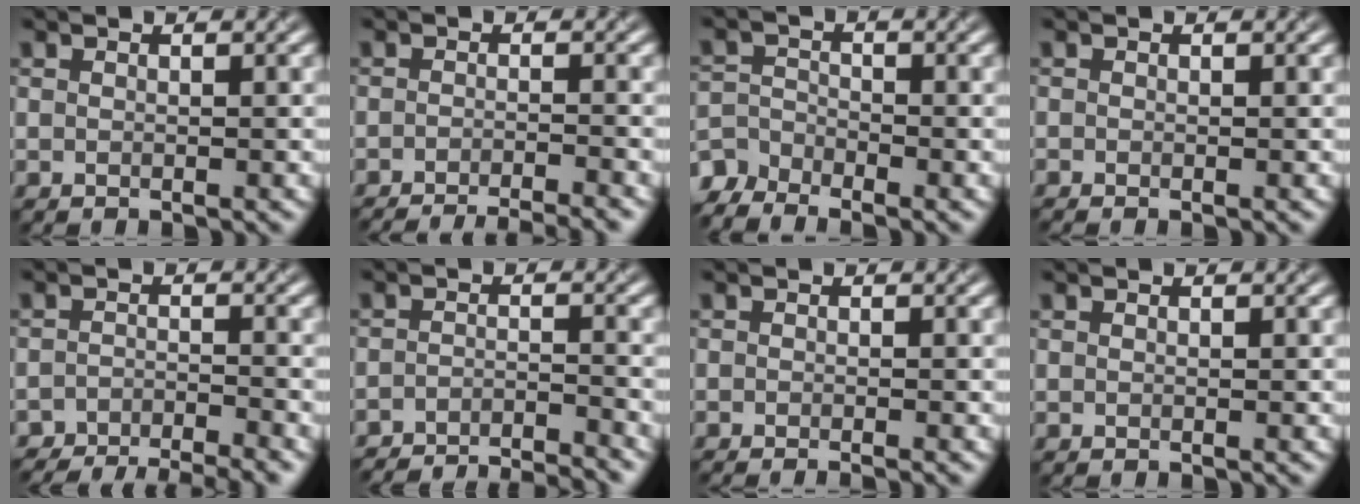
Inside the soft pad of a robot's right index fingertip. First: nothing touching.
{"total": 6.5, "force": [-5.8, 1.1, 2.7], "torque": [-0.026, -0.006, -0.078]}
{"total": 3.3, "force": [-3.0, 1.0, 0.6], "torque": [-0.013, -0.002, -0.066]}
{"total": 0.0}
{"total": 6.3, "force": [-6.0, 0.8, 1.8], "torque": [-0.032, -0.012, -0.096]}
{"total": 7.6, "force": [-7.3, 0.8, 1.9], "torque": [-0.028, -0.007, -0.112]}
{"total": 1.2, "force": [-1.0, -0.1, 0.7], "torque": [-0.013, -0.003, -0.016]}
{"total": 0.0}